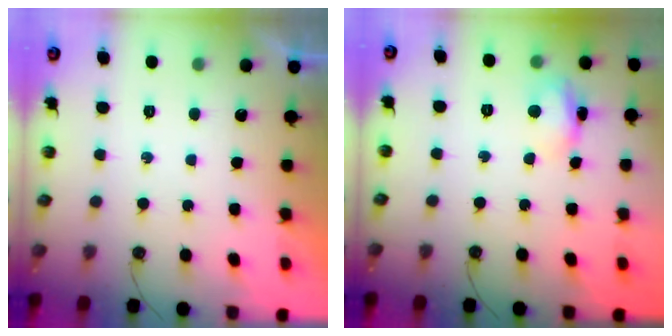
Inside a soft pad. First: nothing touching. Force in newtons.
{"total": 7.3, "press": 7.3, "slide": 0.5}